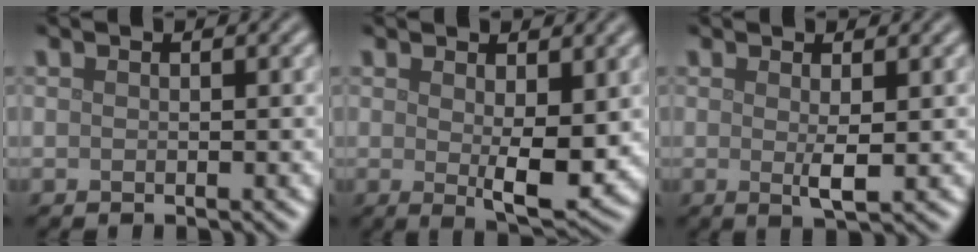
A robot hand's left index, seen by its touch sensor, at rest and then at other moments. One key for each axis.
{"total": 4.1, "fx": 0.5, "fy": 1.4, "fz": 3.8, "tx": -0.061, "ty": -0.013, "tz": 0.011}
{"total": 1.7, "fx": 0.2, "fy": 0.2, "fz": 1.7, "tx": -0.033, "ty": -0.007, "tz": 0.004}